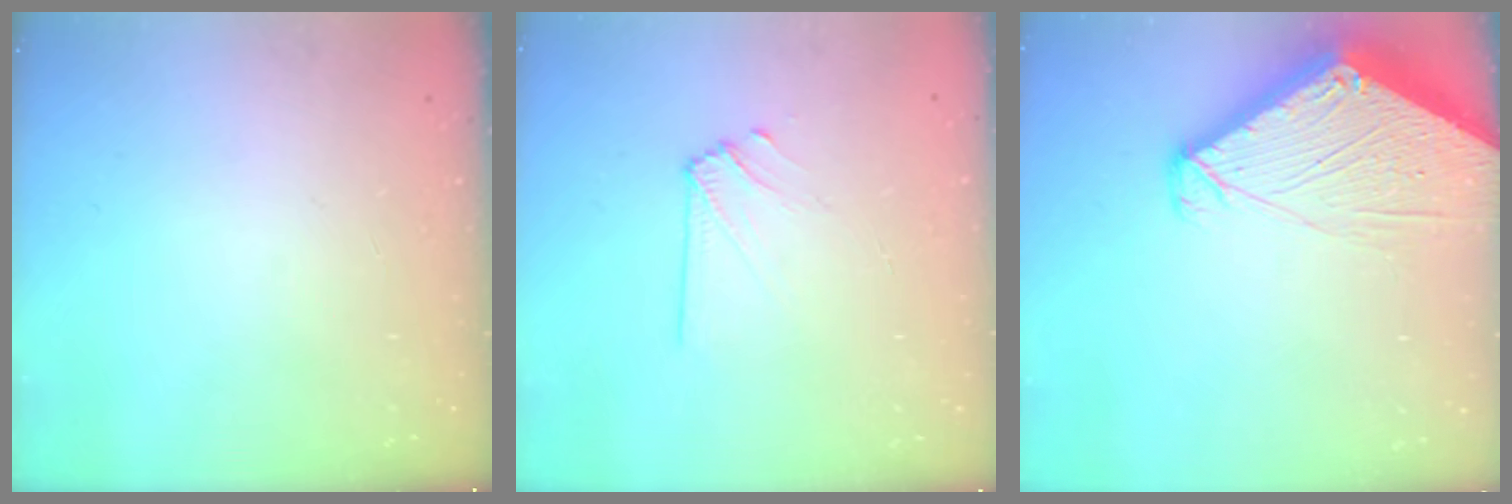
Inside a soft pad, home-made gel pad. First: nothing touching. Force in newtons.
{"total": 5.9, "press": 5.8, "slide": 0.9}
{"total": 6.9, "press": 6.9, "slide": 0.6}